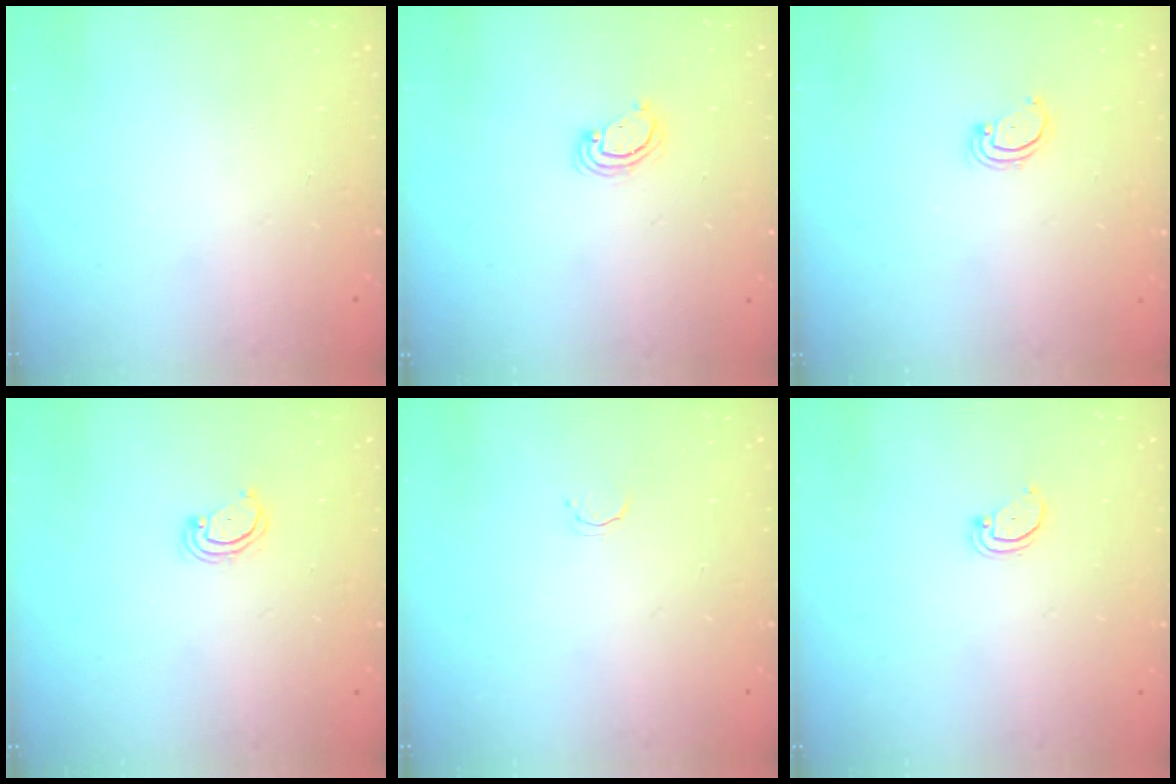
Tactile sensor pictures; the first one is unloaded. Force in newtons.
{"total": 3.4, "press": 3.4, "slide": 0.4}
{"total": 2.5, "press": 2.5, "slide": 0.3}
{"total": 2.9, "press": 2.9, "slide": 0.3}
{"total": 2.1, "press": 2.1, "slide": 0.4}
{"total": 1.4, "press": 1.3, "slide": 0.1}